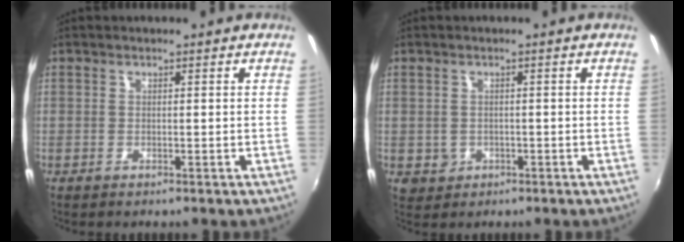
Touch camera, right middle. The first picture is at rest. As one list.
[{"total": 3.1, "force": [-0.6, 2.9, 0.9], "torque": [-0.020, -0.002, -0.003]}]